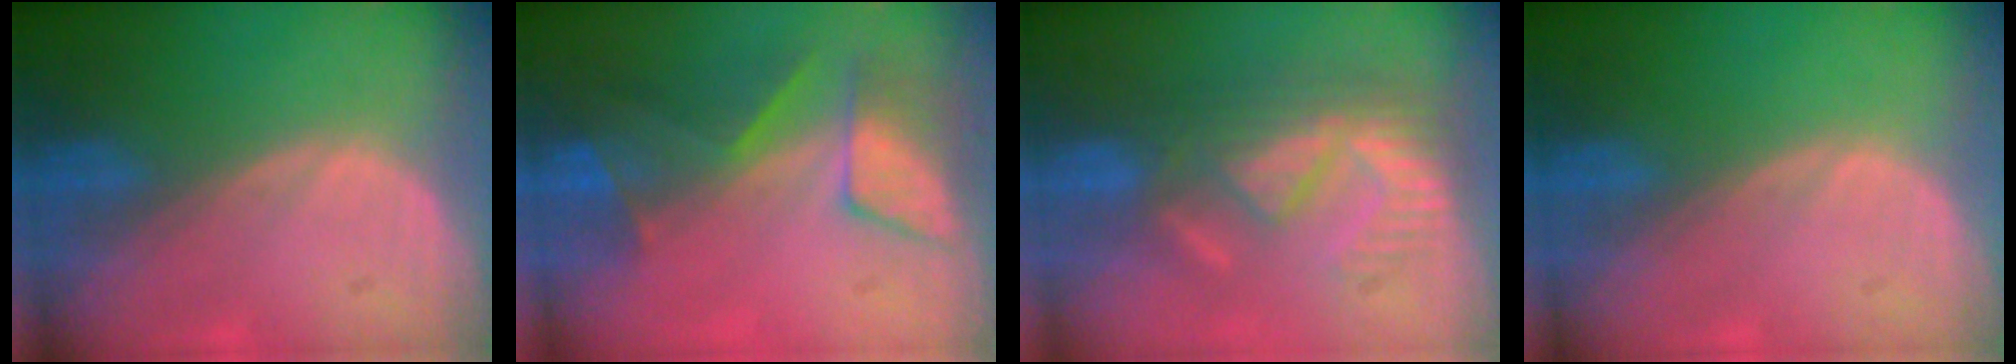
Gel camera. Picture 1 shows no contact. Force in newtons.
{"total": 8.3, "press": 7.2, "slide": 4.1}
{"total": 9.5, "press": 8.1, "slide": 4.8}
{"total": 0.0}